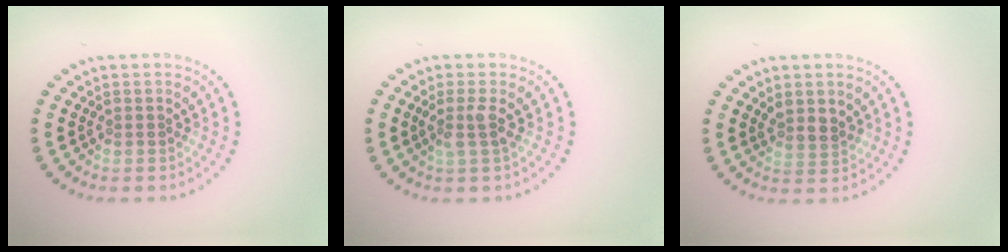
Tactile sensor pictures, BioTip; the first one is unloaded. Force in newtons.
{"total": 1.8, "press": 1.3, "slide": 1.2}
{"total": 1.5, "press": 1.2, "slide": 0.9}